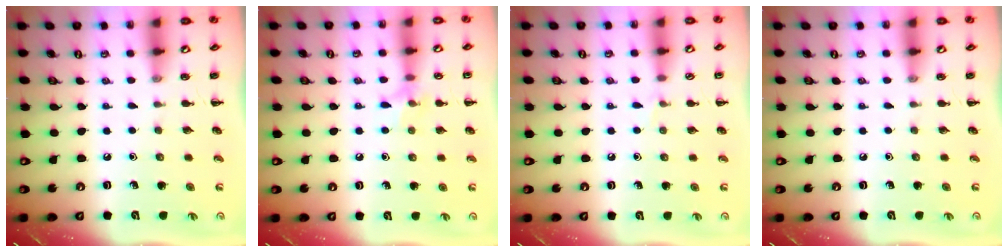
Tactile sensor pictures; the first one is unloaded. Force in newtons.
{"total": 7.1, "press": 6.8, "slide": 1.8}
{"total": 3.1, "press": 2.9, "slide": 1.2}
{"total": 0.0}